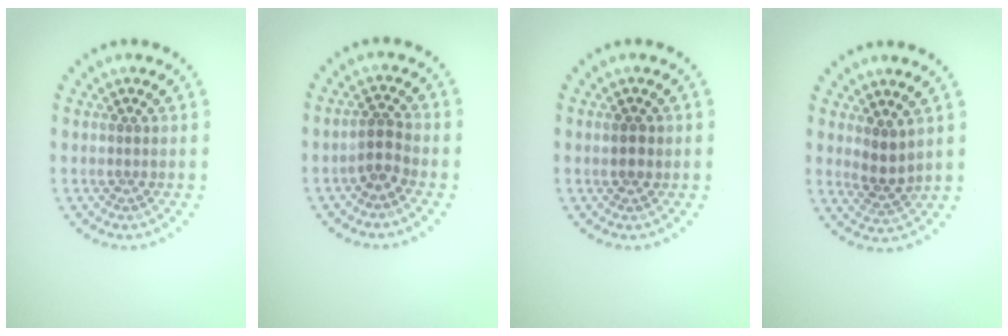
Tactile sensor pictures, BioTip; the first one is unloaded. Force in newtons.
{"total": 1.8, "press": 1.5, "slide": 1.1}
{"total": 1.4, "press": 1.4, "slide": 0.2}
{"total": 2.3, "press": 1.9, "slide": 1.3}